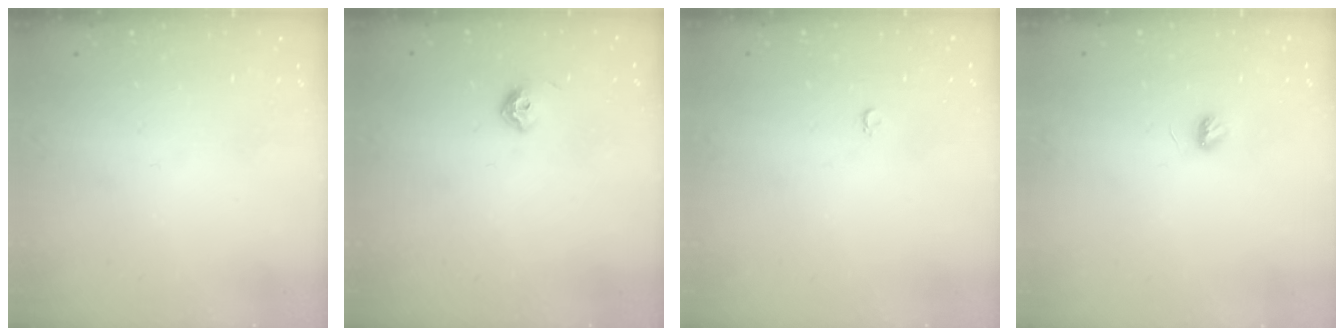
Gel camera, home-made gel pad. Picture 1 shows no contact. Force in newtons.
{"total": 6.4, "press": 6.3, "slide": 1.1}
{"total": 2.6, "press": 2.6, "slide": 0.3}
{"total": 3.4, "press": 3.4, "slide": 0.4}